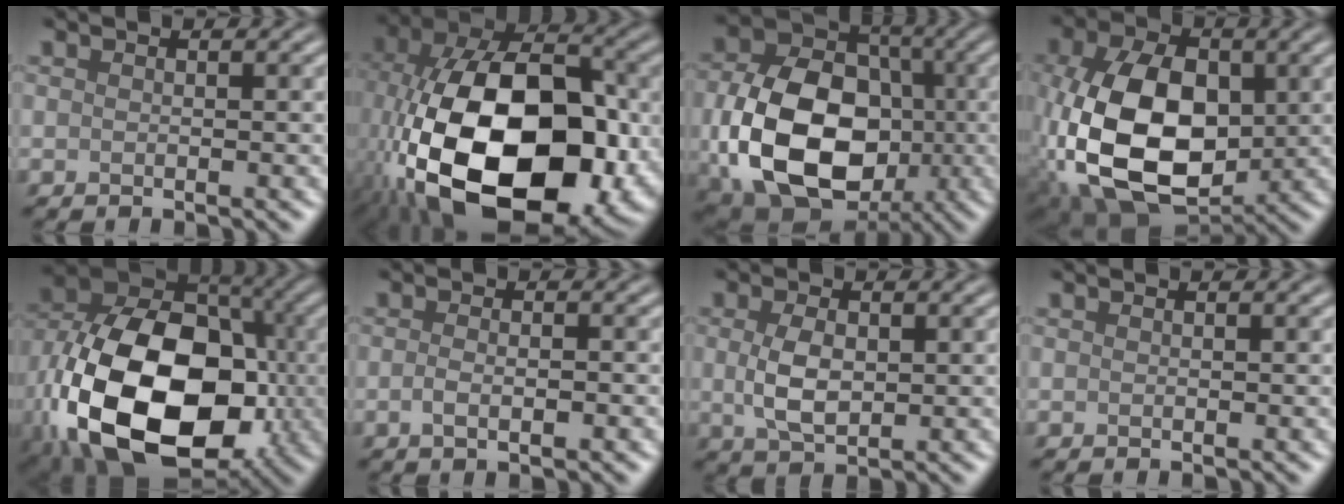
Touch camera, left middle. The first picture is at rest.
{"total": 19.7, "force": [-5.4, 11.4, 15.2], "torque": [-0.297, -0.021, -0.084]}
{"total": 14.1, "force": [-2.4, 10.4, 9.2], "torque": [-0.191, -0.027, -0.045]}
{"total": 12.9, "force": [-1.7, 8.3, 9.8], "torque": [-0.212, -0.003, -0.034]}
{"total": 18.7, "force": [-4.9, 12.5, 13.0], "torque": [-0.265, -0.032, -0.084]}
{"total": 2.1, "force": [-0.6, 0.8, 1.8], "torque": [-0.025, 0.000, -0.009]}
{"total": 3.6, "force": [0.2, 2.2, 2.8], "torque": [-0.066, 0.003, 0.007]}
{"total": 0.0}